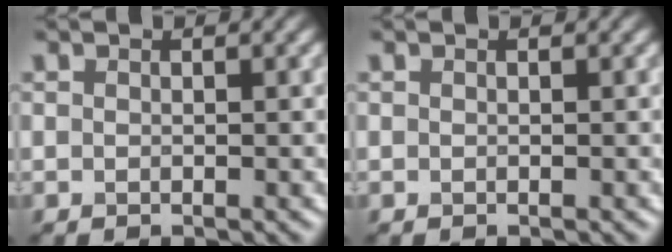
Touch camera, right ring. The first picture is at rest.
{"total": 0.0}